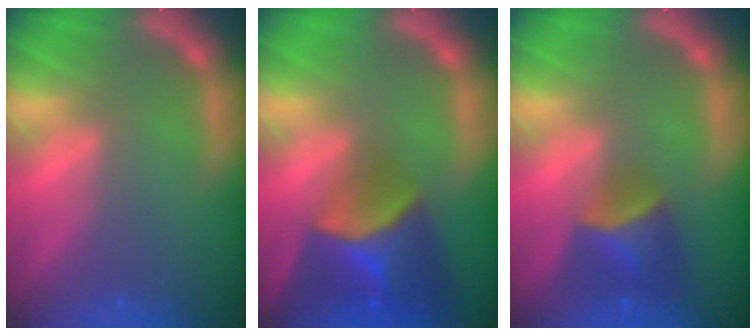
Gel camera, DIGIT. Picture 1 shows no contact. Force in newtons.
{"total": 8.4}
{"total": 4.4}